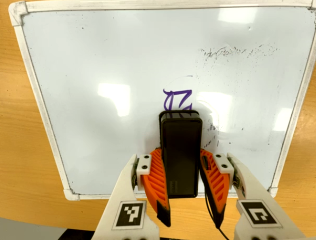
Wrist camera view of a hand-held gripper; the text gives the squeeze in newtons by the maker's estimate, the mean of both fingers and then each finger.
{"total": 8.1, "left": 7.3, "right": 8.9}